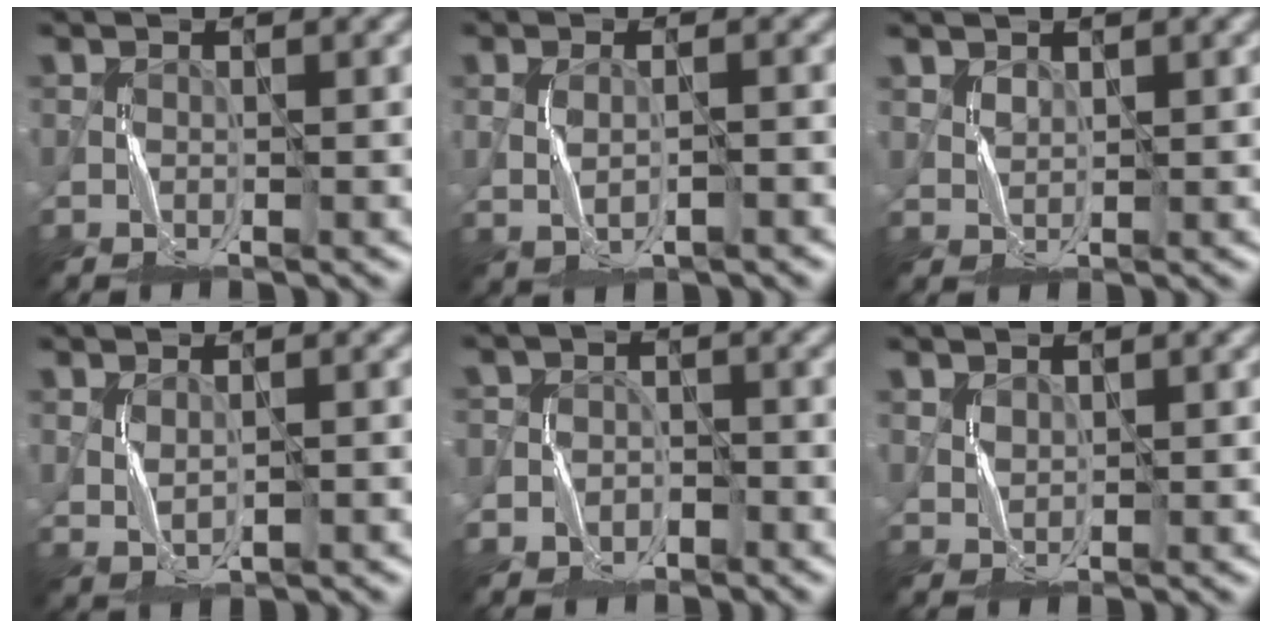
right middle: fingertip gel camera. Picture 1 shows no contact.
{"total": 1.7, "force": [-0.4, 0.8, 1.4], "torque": [-0.038, 0.000, -0.002]}
{"total": 1.3, "force": [1.1, 0.7, 0.3], "torque": [-0.012, 0.002, 0.029]}
{"total": 1.7, "force": [0.2, 1.1, 1.3], "torque": [-0.034, -0.003, 0.011]}
{"total": 3.2, "force": [-1.7, 2.7, -0.1], "torque": [0.026, 0.016, -0.048]}
{"total": 1.0, "force": [0.7, 0.7, 0.1], "torque": [-0.007, -0.001, 0.019]}